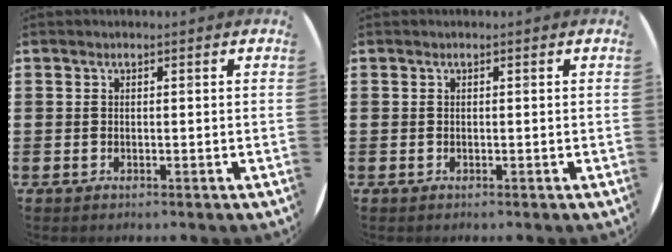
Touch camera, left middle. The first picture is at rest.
{"total": 0.0}